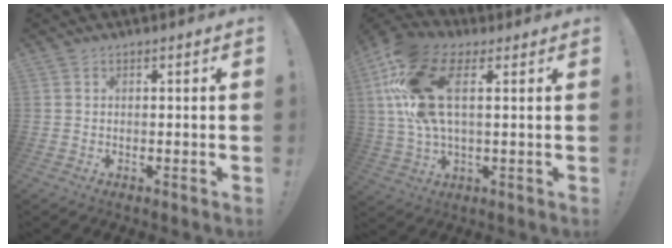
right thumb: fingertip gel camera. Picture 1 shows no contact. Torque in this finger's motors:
{"motor_torque": [1.74, 1.80, 1.48, 1.29, 0.61]}